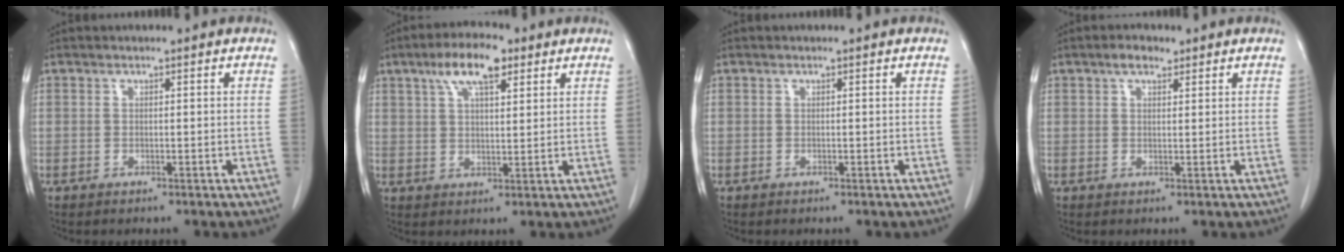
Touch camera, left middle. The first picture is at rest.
{"total": 7.8, "force": [4.5, 2.4, 6.0], "torque": [-0.113, 0.017, 0.077]}
{"total": 0.0}
{"total": 2.6, "force": [1.7, 1.2, 1.5], "torque": [-0.029, 0.008, 0.028]}